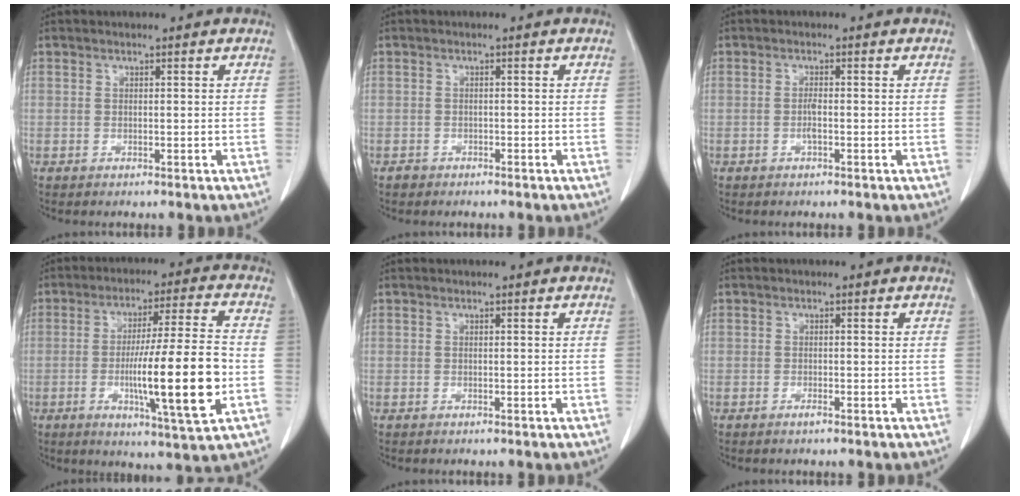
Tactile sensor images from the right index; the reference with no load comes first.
{"total": 1.2, "force": [-0.9, 0.8, -0.2], "torque": [-0.002, 0.003, -0.017]}
{"total": 1.2, "force": [-0.3, 0.1, 1.1], "torque": [-0.020, 0.003, -0.005]}
{"total": 15.4, "force": [-3.2, 0.3, 15.0], "torque": [-0.245, -0.010, -0.049]}
{"total": 0.0}
{"total": 0.7, "force": [-0.6, 0.0, 0.4], "torque": [-0.009, -0.001, -0.009]}